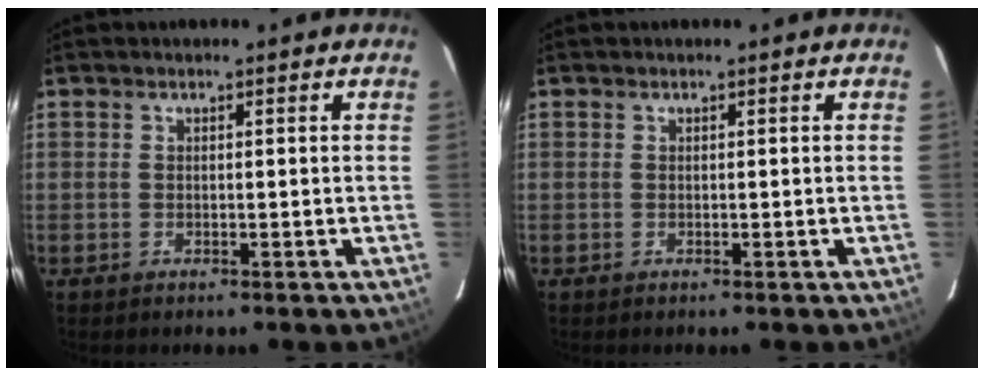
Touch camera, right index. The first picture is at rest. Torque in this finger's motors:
{"motor_torque": [0.00, 0.00, 0.02, 0.00]}